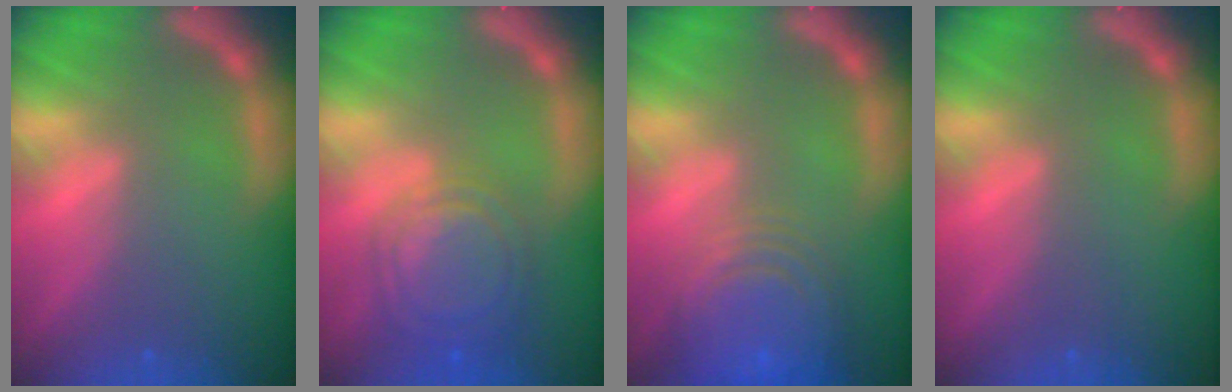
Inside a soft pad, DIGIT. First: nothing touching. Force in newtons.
{"total": 7.6}
{"total": 10.0}
{"total": 0.0}